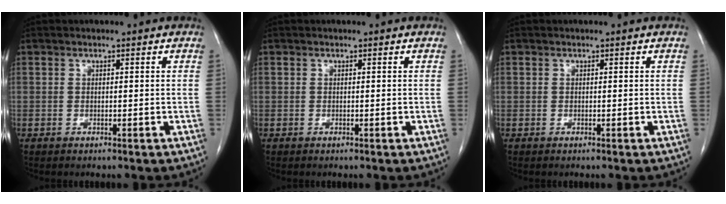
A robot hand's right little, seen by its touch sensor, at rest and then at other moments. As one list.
[{"total": 0.0}, {"total": 0.0}]